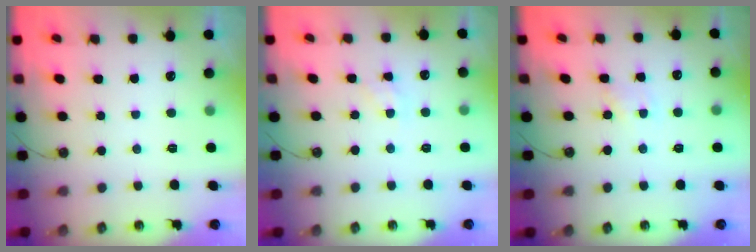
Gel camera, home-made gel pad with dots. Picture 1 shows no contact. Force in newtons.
{"total": 3.0, "press": 3.0, "slide": 0.2}
{"total": 1.8, "press": 1.7, "slide": 0.3}